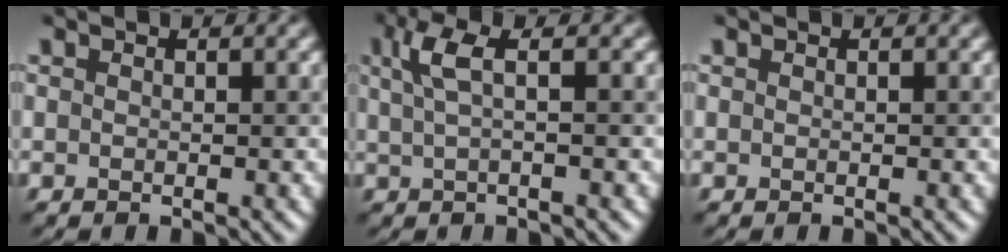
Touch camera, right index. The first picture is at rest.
{"total": 2.8, "force": [0.7, 0.7, 2.6], "torque": [-0.048, 0.002, 0.015]}
{"total": 0.0}